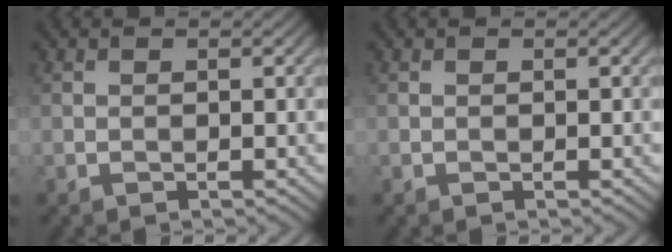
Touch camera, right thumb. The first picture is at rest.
{"total": 0.0}